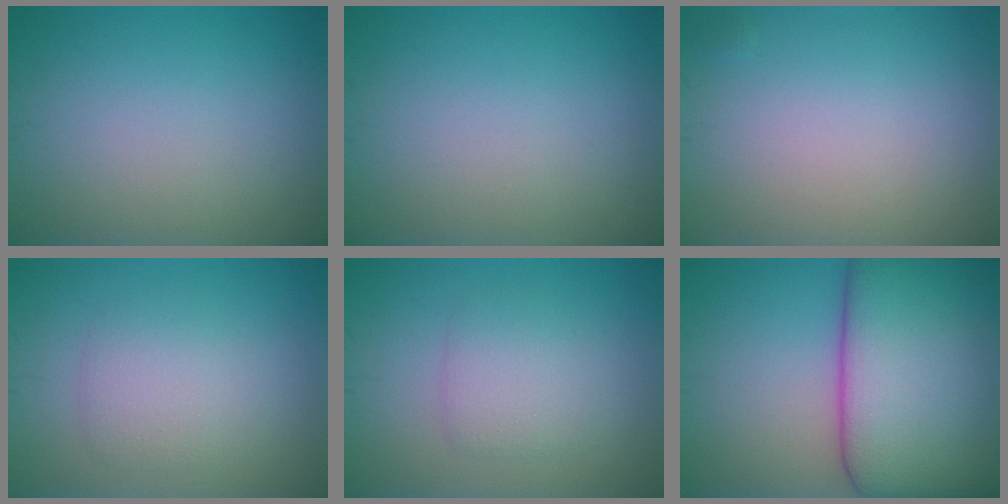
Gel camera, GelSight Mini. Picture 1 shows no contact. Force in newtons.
{"total": 0.0}
{"total": 0.0}
{"total": 2.9, "press": 2.9, "slide": 0.2}
{"total": 2.8, "press": 2.8, "slide": 0.0}
{"total": 16.8, "press": 16.8, "slide": 0.9}